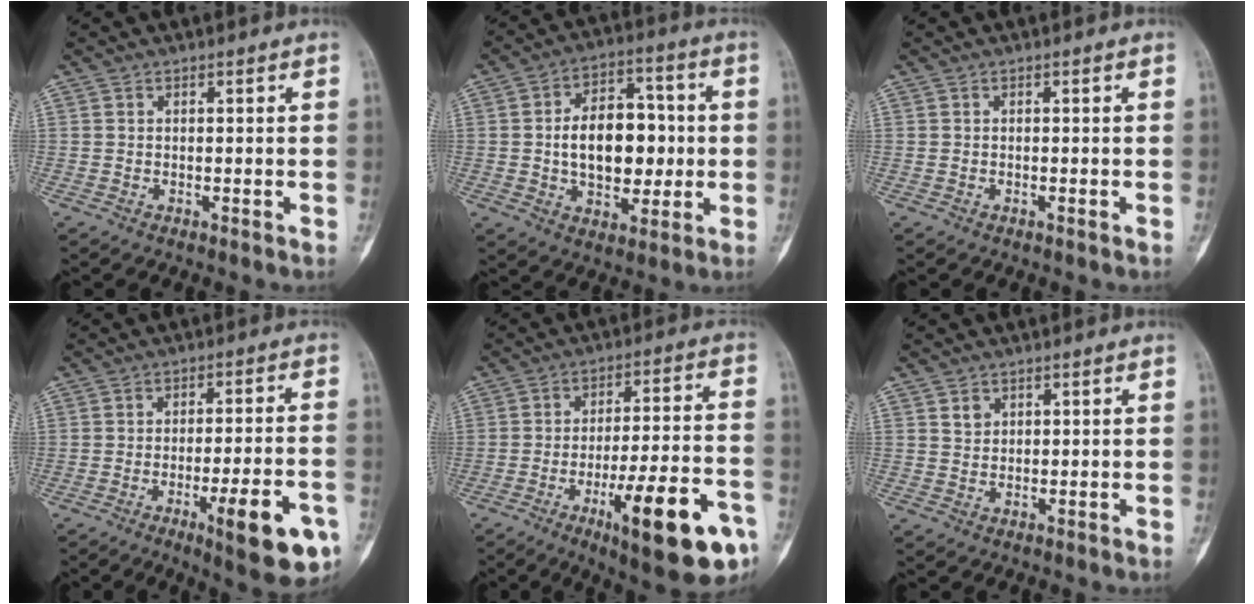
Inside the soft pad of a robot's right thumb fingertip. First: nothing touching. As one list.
[{"total": 15.3, "force": [-0.1, 9.8, 11.7], "torque": [-0.145, 0.025, 0.004]}, {"total": 0.0}, {"total": 13.9, "force": [-6.1, 3.0, 12.2], "torque": [-0.159, 0.016, -0.078]}, {"total": 20.2, "force": [-9.2, 4.8, 17.3], "torque": [-0.227, 0.038, -0.130]}, {"total": 1.9, "force": [1.0, 1.5, 0.7], "torque": [-0.001, -0.006, 0.017]}]